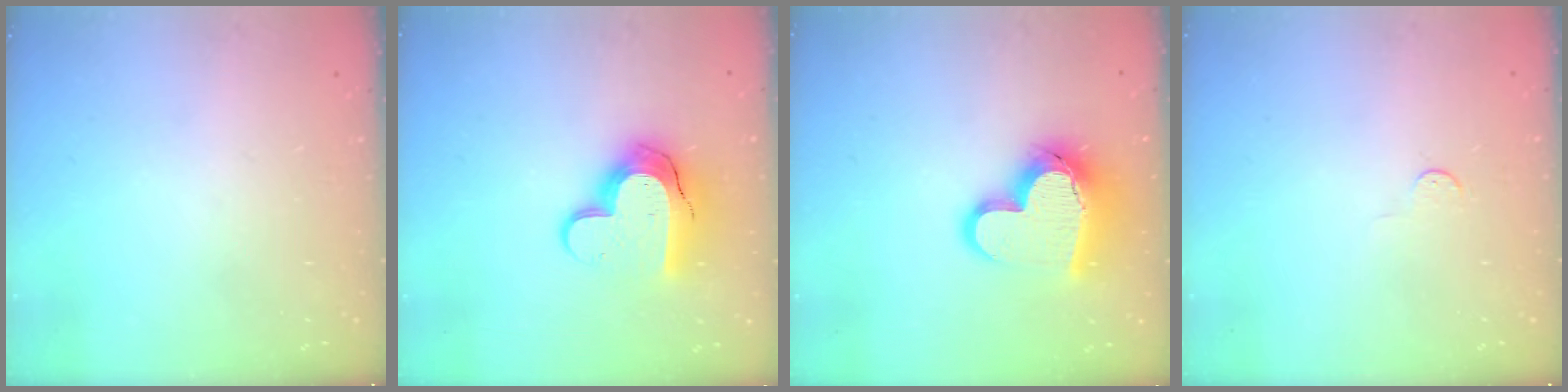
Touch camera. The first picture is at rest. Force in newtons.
{"total": 15.4, "press": 15.3, "slide": 1.1}
{"total": 15.9, "press": 15.7, "slide": 2.2}
{"total": 2.8, "press": 2.8, "slide": 0.4}